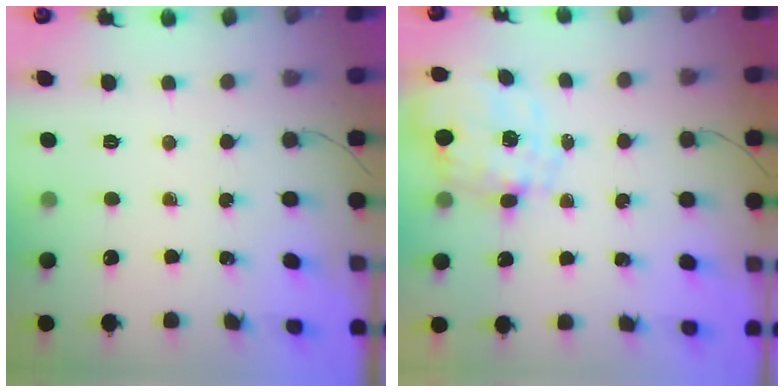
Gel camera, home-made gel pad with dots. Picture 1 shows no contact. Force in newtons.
{"total": 2.5, "press": 2.3, "slide": 0.9}